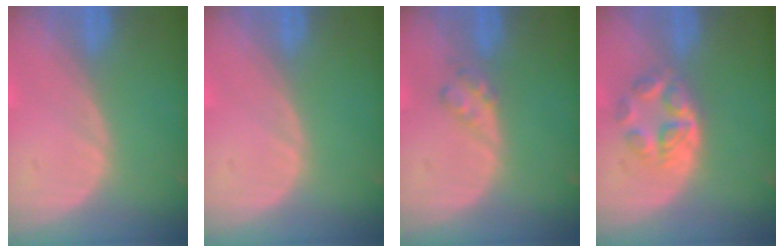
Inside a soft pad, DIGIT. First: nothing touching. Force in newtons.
{"total": 0.0}
{"total": 2.3, "press": 2.2, "slide": 0.3}
{"total": 5.2, "press": 4.8, "slide": 2.0}